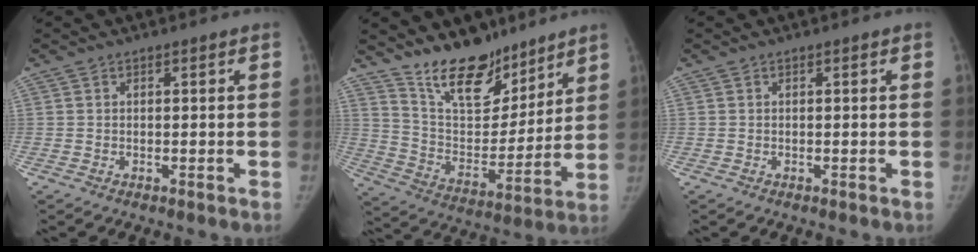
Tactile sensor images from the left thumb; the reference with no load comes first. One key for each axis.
{"total": 16.7, "fx": 13.2, "fy": 7.3, "fz": 7.1, "tx": -0.067, "ty": -0.091, "tz": 0.235}
{"total": 0.0}